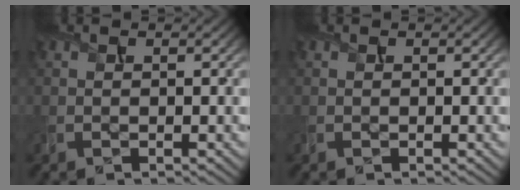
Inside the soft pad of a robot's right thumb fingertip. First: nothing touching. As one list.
[{"total": 0.0}]